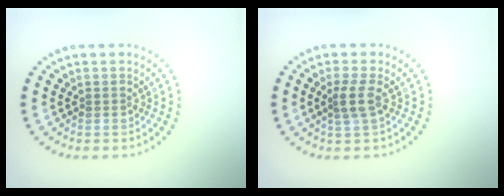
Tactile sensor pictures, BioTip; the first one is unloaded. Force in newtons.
{"total": 1.9, "press": 1.6, "slide": 1.1}